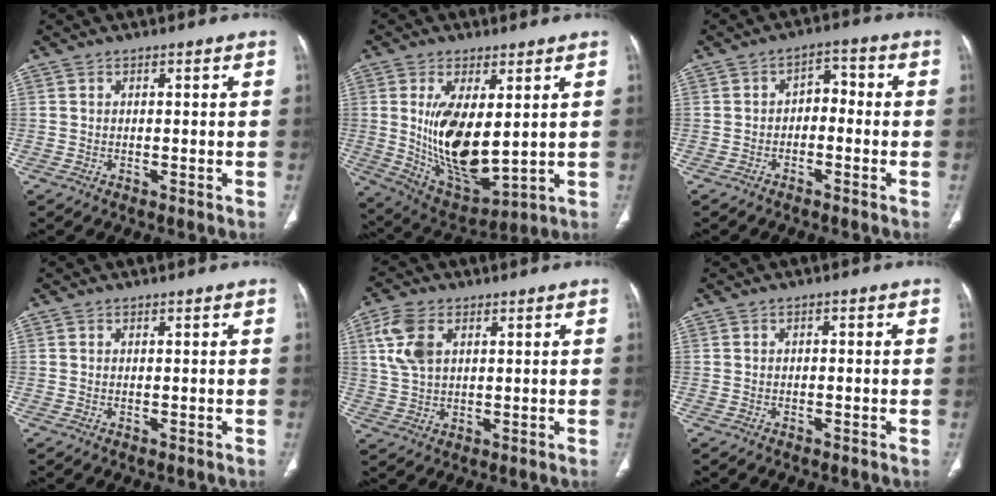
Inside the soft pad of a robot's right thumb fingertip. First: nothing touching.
{"total": 15.3, "force": [1.9, 6.8, 13.6], "torque": [-0.236, -0.030, 0.057]}
{"total": 4.3, "force": [-1.2, 2.9, 3.0], "torque": [-0.030, 0.030, -0.028]}
{"total": 0.0}
{"total": 8.0, "force": [2.8, 4.9, 5.6], "torque": [-0.120, 0.002, 0.060]}
{"total": 0.6, "force": [-0.1, 0.3, 0.5], "torque": [-0.008, 0.002, -0.002]}